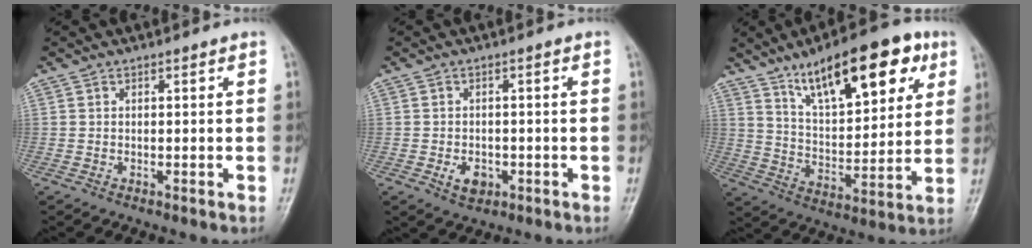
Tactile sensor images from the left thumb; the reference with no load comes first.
{"total": 3.6, "force": [-1.3, 2.6, 2.2], "torque": [-0.028, 0.003, -0.017]}
{"total": 19.9, "force": [10.9, 7.9, 14.7], "torque": [-0.180, -0.034, 0.178]}